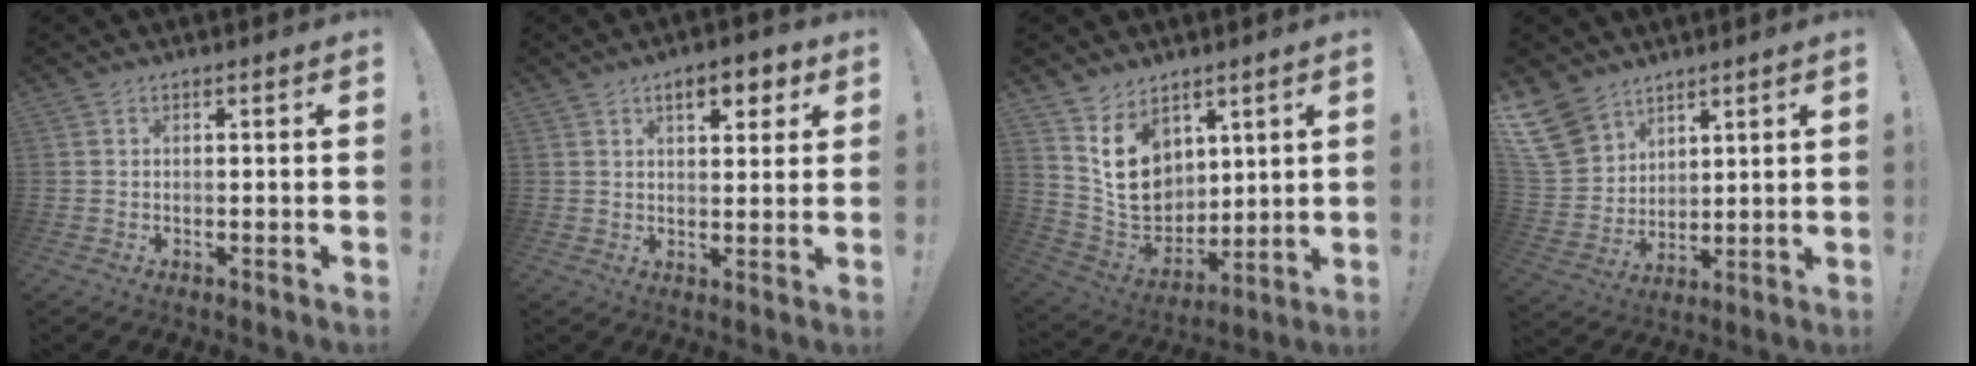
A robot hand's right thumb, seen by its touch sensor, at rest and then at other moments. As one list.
[{"total": 7.2, "force": [3.9, 3.1, 5.2], "torque": [-0.061, -0.012, 0.062]}, {"total": 13.5, "force": [6.9, 10.1, 5.7], "torque": [-0.089, -0.049, 0.138]}, {"total": 13.2, "force": [8.6, 8.8, 4.5], "torque": [-0.085, -0.057, 0.175]}]